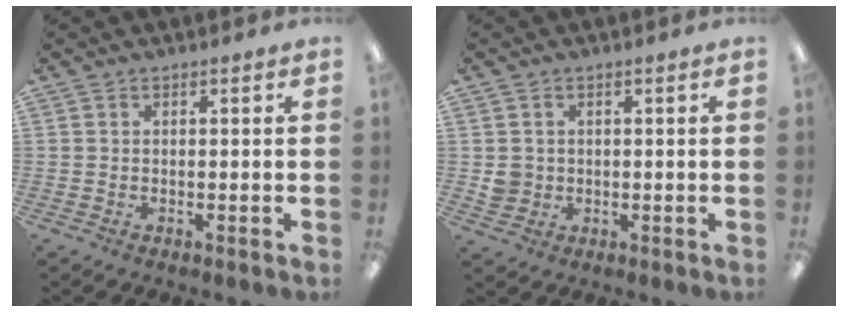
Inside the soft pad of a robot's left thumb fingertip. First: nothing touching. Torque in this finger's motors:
{"motor_torque": [-0.35, 0.45, 0.36, -0.49, -0.02]}